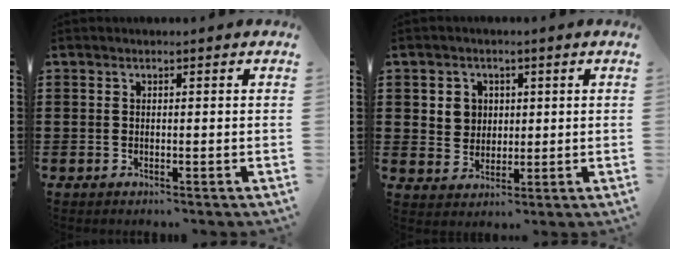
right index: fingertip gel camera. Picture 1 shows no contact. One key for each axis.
{"total": 3.8, "fx": 1.1, "fy": 3.6, "fz": 0.8, "tx": -0.032, "ty": 0.012, "tz": 0.019}